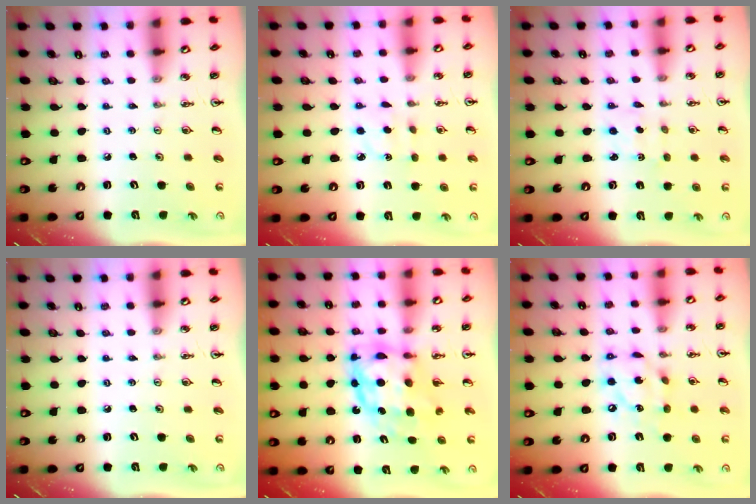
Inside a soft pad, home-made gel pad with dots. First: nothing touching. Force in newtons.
{"total": 2.7, "press": 2.6, "slide": 0.9}
{"total": 1.3, "press": 1.2, "slide": 0.6}
{"total": 0.0}
{"total": 10.3, "press": 10.3, "slide": 0.9}
{"total": 12.3, "press": 12.3, "slide": 0.8}